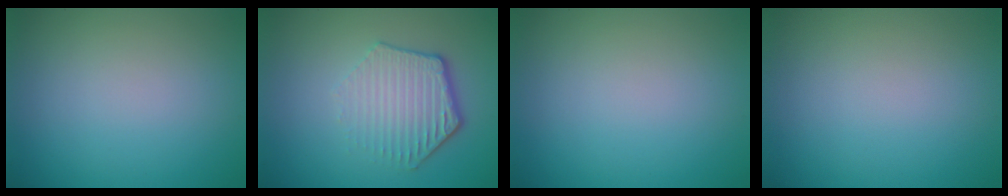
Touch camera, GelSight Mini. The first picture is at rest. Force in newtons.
{"total": 4.3, "press": 3.3, "slide": 2.8}
{"total": 0.0}
{"total": 0.0}